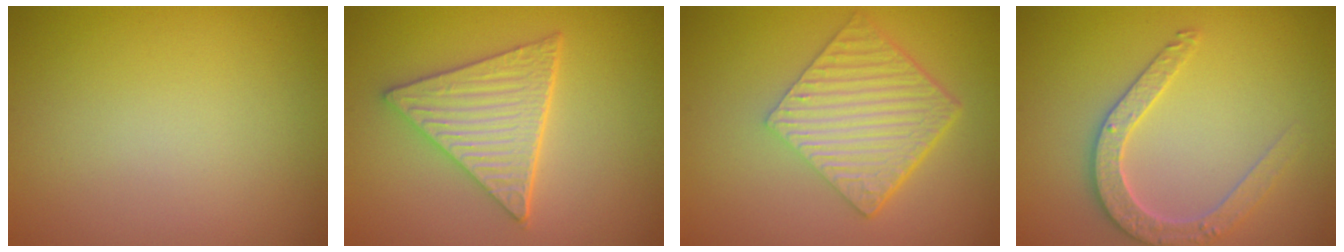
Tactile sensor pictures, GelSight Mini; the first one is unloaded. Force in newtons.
{"total": 5.5, "press": 4.5, "slide": 3.2}
{"total": 6.3, "press": 4.3, "slide": 4.6}
{"total": 3.2, "press": 3.0, "slide": 1.0}